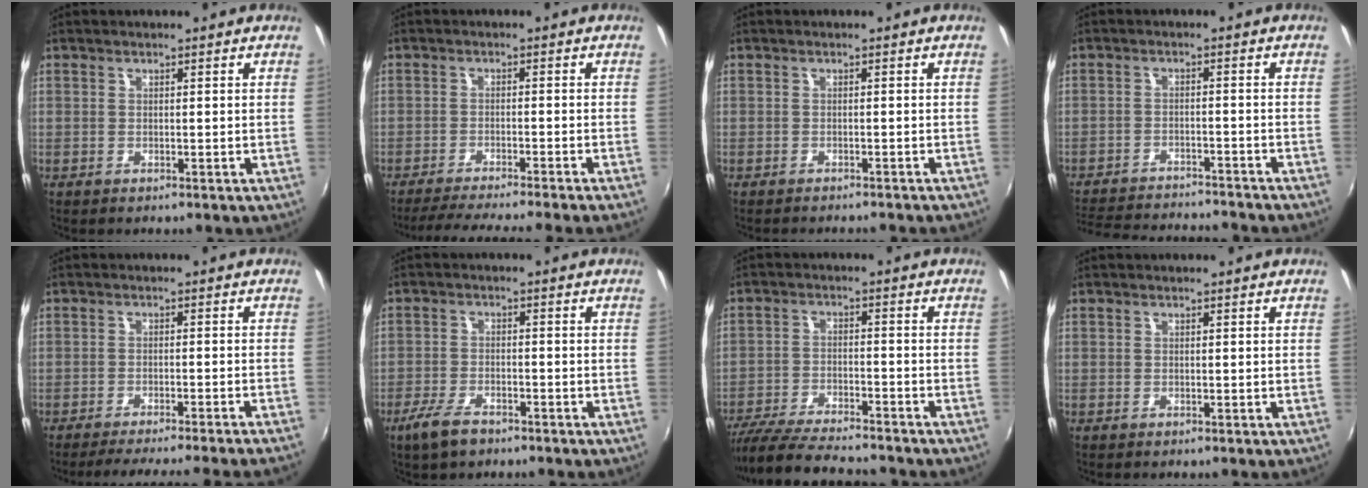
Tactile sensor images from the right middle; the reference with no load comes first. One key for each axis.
{"total": 9.3, "fx": -8.2, "fy": -1.8, "fz": 4.0, "tx": -0.090, "ty": -0.011, "tz": -0.127}
{"total": 4.6, "fx": -4.2, "fy": 0.6, "fz": 1.8, "tx": -0.042, "ty": -0.011, "tz": -0.059}
{"total": 16.8, "fx": -15.2, "fy": 2.8, "fz": 6.7, "tx": -0.140, "ty": -0.013, "tz": -0.216}
{"total": 11.8, "fx": -10.6, "fy": -1.9, "fz": 4.8, "tx": -0.089, "ty": -0.016, "tz": -0.147}
{"total": 5.9, "fx": -4.2, "fy": 2.2, "fz": 3.6, "tx": -0.094, "ty": -0.009, "tz": -0.080}
{"total": 16.3, "fx": -14.3, "fy": 2.7, "fz": 7.4, "tx": -0.156, "ty": -0.026, "tz": -0.233}
{"total": 0.0}